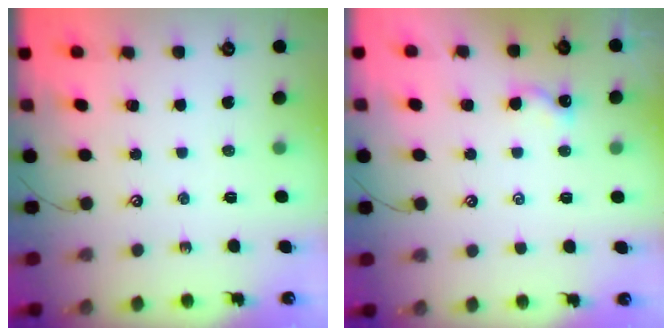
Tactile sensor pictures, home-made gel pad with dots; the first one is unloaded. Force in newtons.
{"total": 0.0}